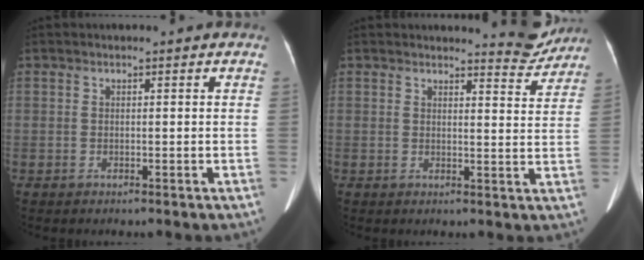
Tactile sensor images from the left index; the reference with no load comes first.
{"total": 4.7, "force": [4.7, 0.4, 0.0], "torque": [0.001, -0.030, 0.045]}